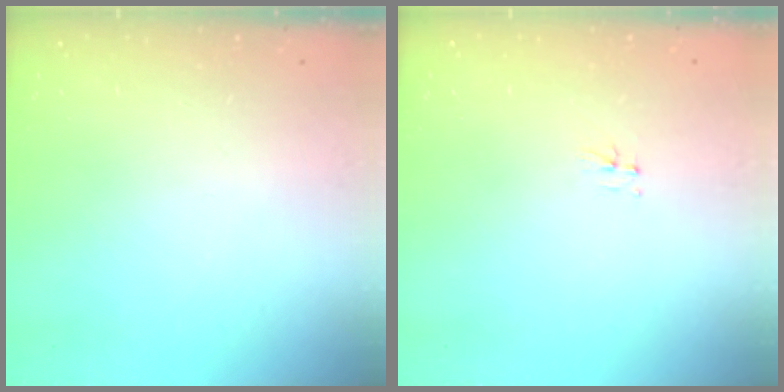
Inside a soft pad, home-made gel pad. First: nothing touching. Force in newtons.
{"total": 3.0, "press": 3.0, "slide": 0.3}